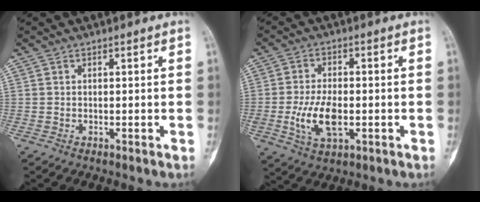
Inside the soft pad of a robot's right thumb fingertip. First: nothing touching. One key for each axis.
{"total": 9.2, "fx": -1.7, "fy": 4.8, "fz": 7.6, "tx": -0.144, "ty": 0.000, "tz": -0.026}